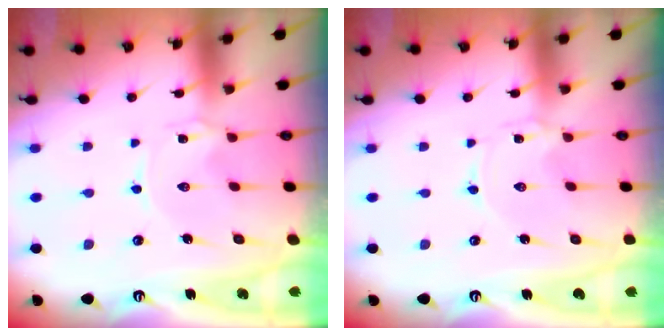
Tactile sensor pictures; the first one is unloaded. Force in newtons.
{"total": 0.0}